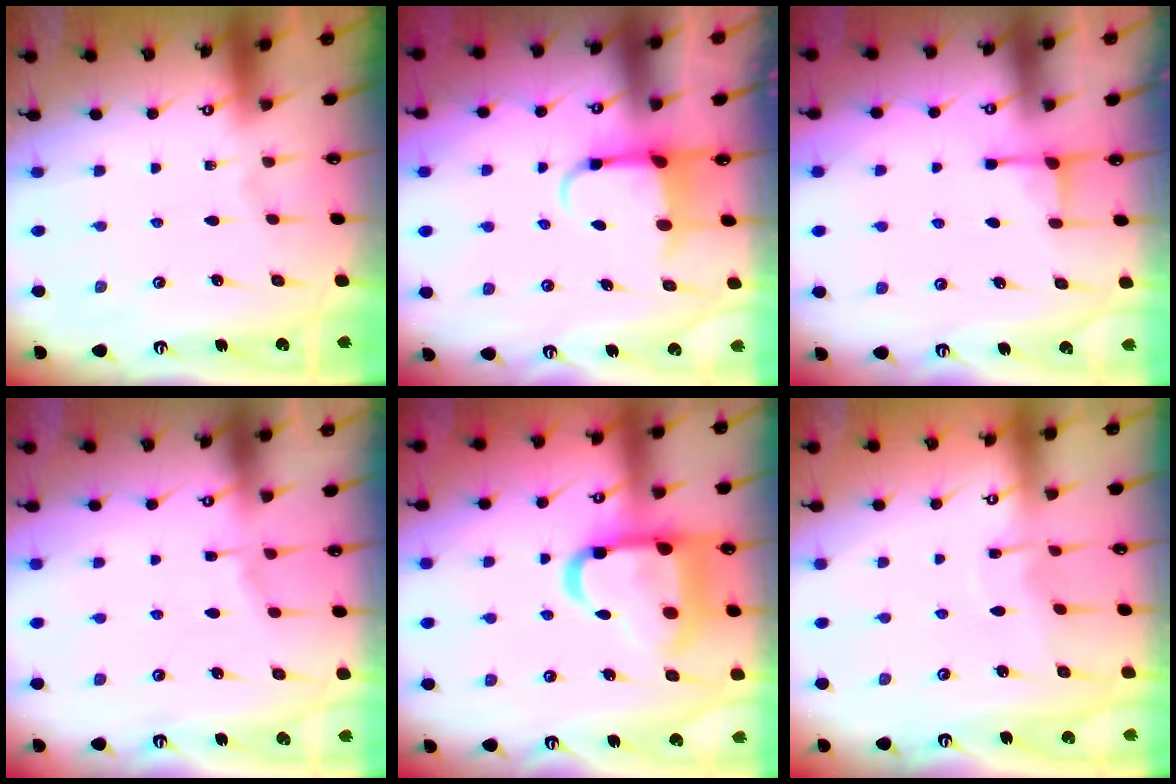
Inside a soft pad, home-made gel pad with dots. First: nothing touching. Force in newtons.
{"total": 3.9, "press": 3.7, "slide": 1.0}
{"total": 2.5, "press": 2.5, "slide": 0.5}
{"total": 3.3, "press": 3.3, "slide": 0.6}
{"total": 18.0, "press": 17.9, "slide": 1.7}
{"total": 2.9, "press": 2.9, "slide": 0.4}